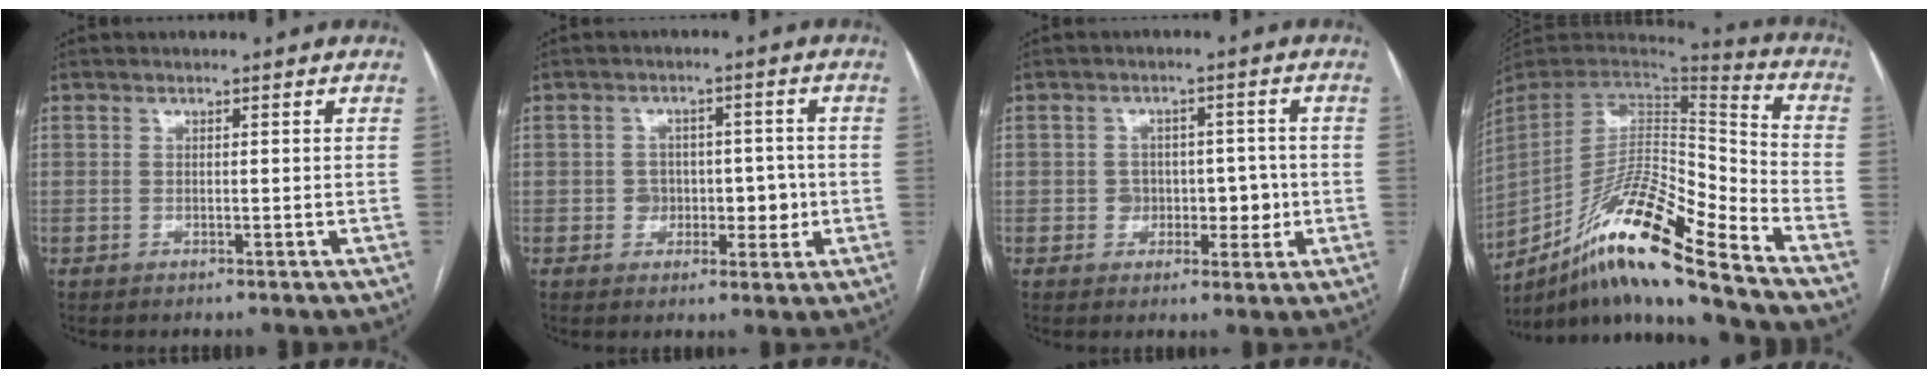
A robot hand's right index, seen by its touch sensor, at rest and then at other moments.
{"total": 5.2, "force": [-0.8, 4.0, 3.2], "torque": [-0.025, 0.017, -0.006]}
{"total": 4.9, "force": [-0.7, 3.8, 3.0], "torque": [-0.023, 0.016, -0.006]}
{"total": 19.5, "force": [-13.6, 0.7, 13.9], "torque": [-0.279, -0.010, -0.250]}